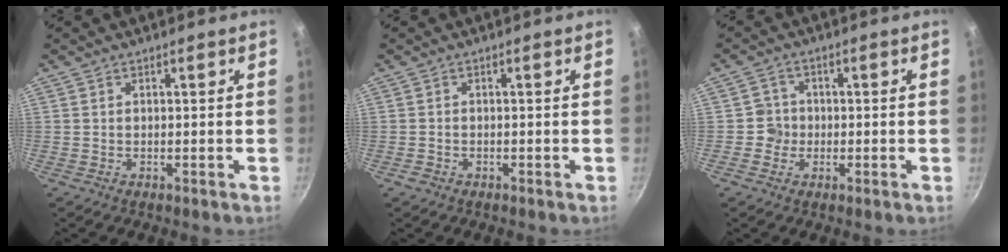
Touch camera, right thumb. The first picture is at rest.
{"total": 1.0, "force": [-0.6, 0.8, 0.3], "torque": [-0.008, 0.002, -0.013]}
{"total": 3.3, "force": [-0.7, 3.2, 0.3], "torque": [0.018, 0.012, -0.017]}